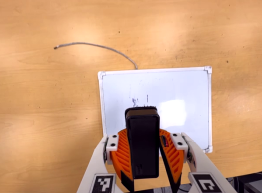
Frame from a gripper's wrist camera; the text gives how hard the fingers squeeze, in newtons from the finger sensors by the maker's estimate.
{"total": 9.5, "left": 9.7, "right": 9.2}